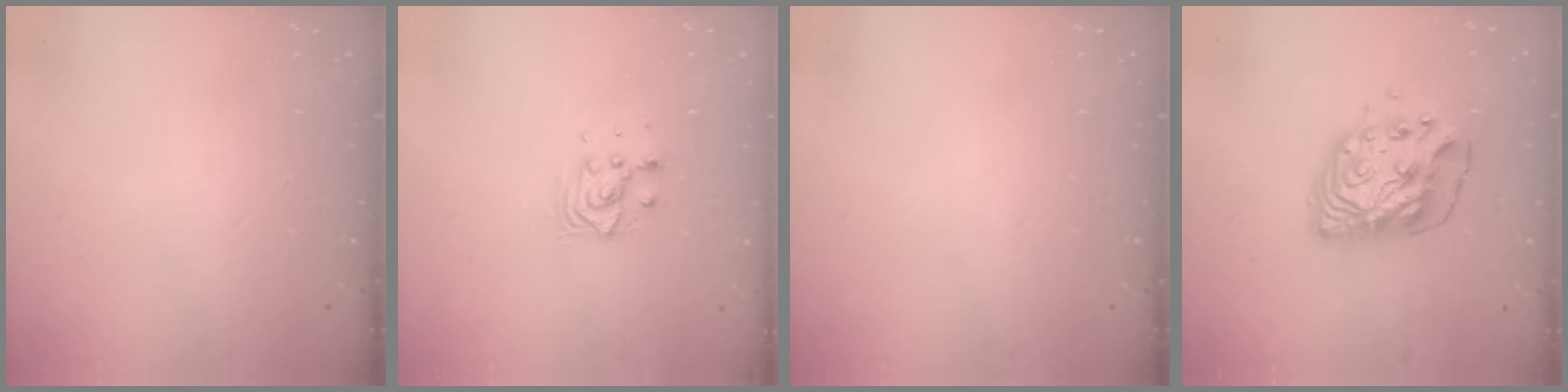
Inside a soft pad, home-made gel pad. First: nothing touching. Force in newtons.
{"total": 6.4, "press": 6.4, "slide": 0.4}
{"total": 0.0}
{"total": 12.2, "press": 12.1, "slide": 1.2}